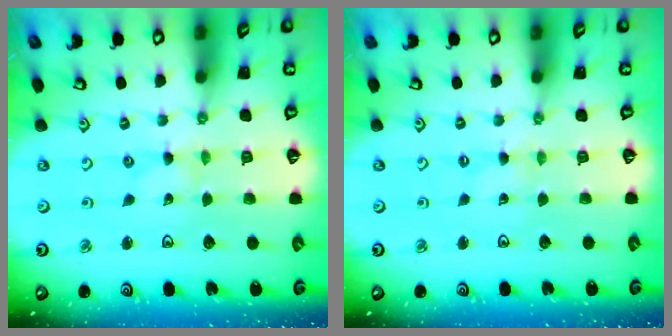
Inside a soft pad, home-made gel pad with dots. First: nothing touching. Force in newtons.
{"total": 0.0}